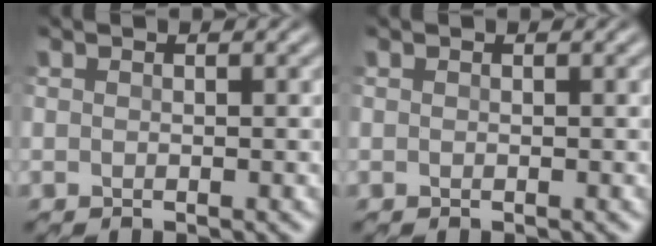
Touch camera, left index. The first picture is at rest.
{"total": 0.0}